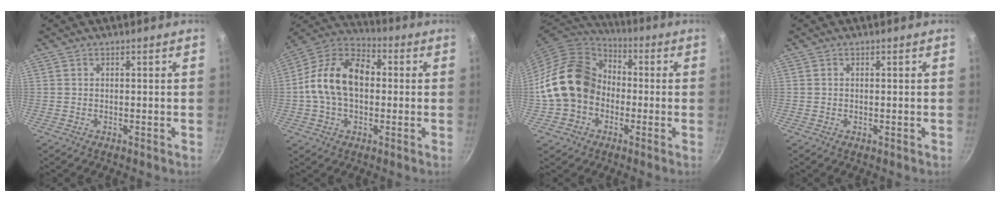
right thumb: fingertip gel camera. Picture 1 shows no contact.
{"total": 15.9, "force": [0.3, 10.6, 11.8], "torque": [-0.178, 0.037, -0.016]}
{"total": 17.0, "force": [-1.9, 13.9, 9.5], "torque": [-0.140, 0.048, -0.041]}
{"total": 0.0}